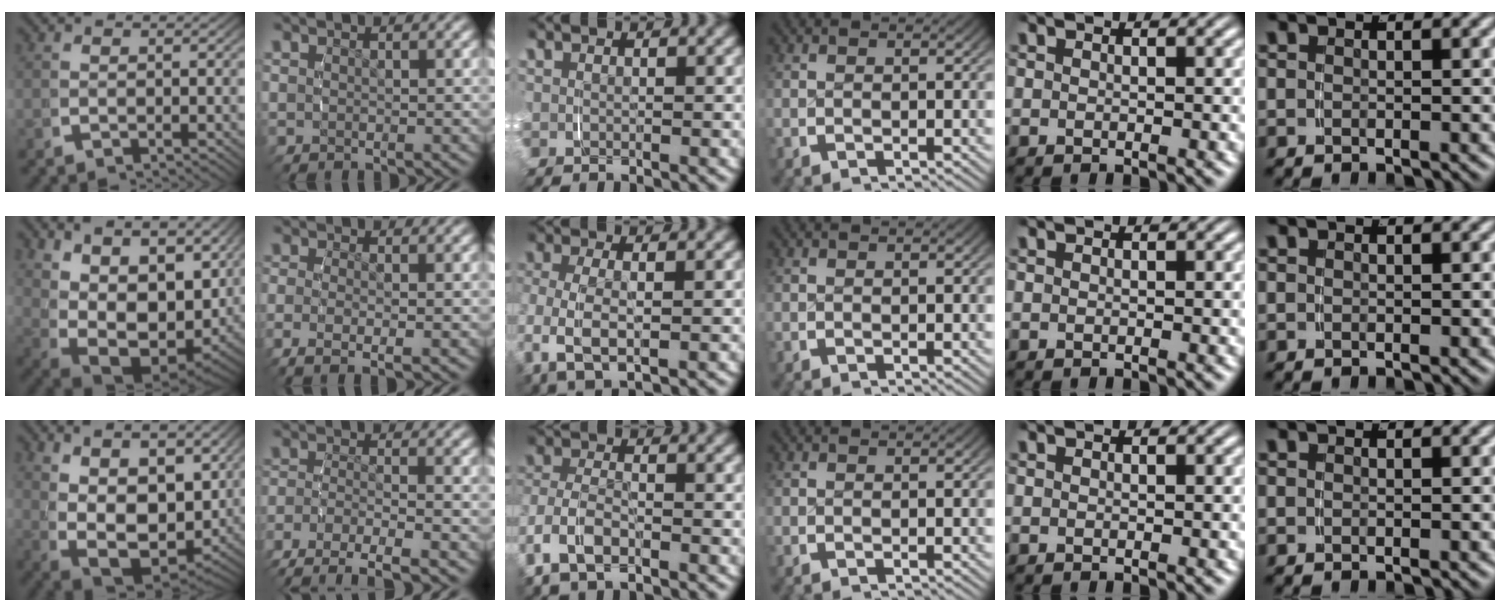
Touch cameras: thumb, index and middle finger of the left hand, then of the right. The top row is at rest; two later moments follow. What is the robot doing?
{"motion": "grasp_and_lifting", "object": "shirt"}